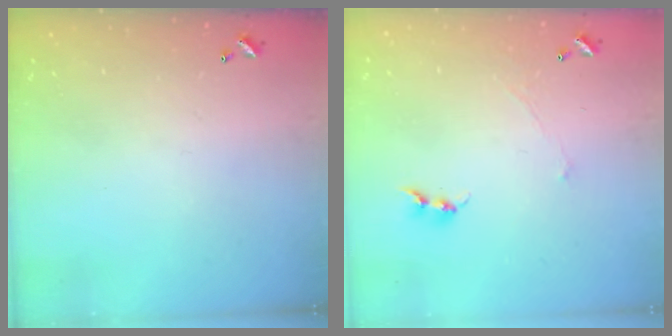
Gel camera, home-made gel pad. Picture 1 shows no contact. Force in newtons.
{"total": 1.0, "press": 0.8, "slide": 0.6}